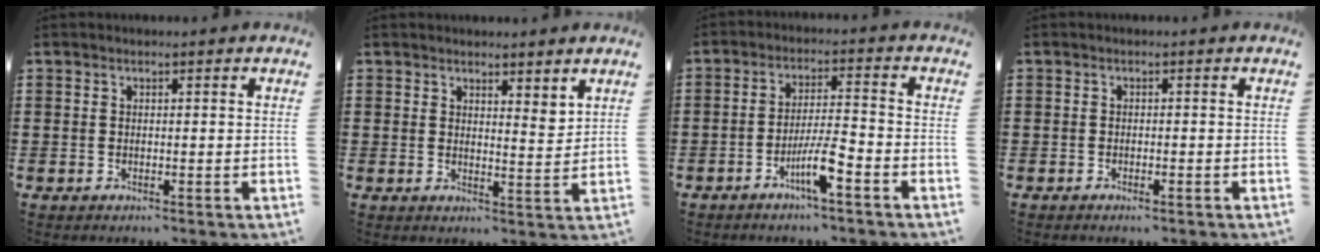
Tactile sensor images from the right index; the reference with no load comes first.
{"total": 3.1, "force": [2.9, 0.7, 0.5], "torque": [-0.009, -0.004, 0.054]}
{"total": 6.0, "force": [-3.4, 0.7, 4.9], "torque": [-0.100, -0.005, -0.065]}
{"total": 0.8, "force": [-0.7, 0.3, 0.2], "torque": [-0.007, -0.001, -0.015]}